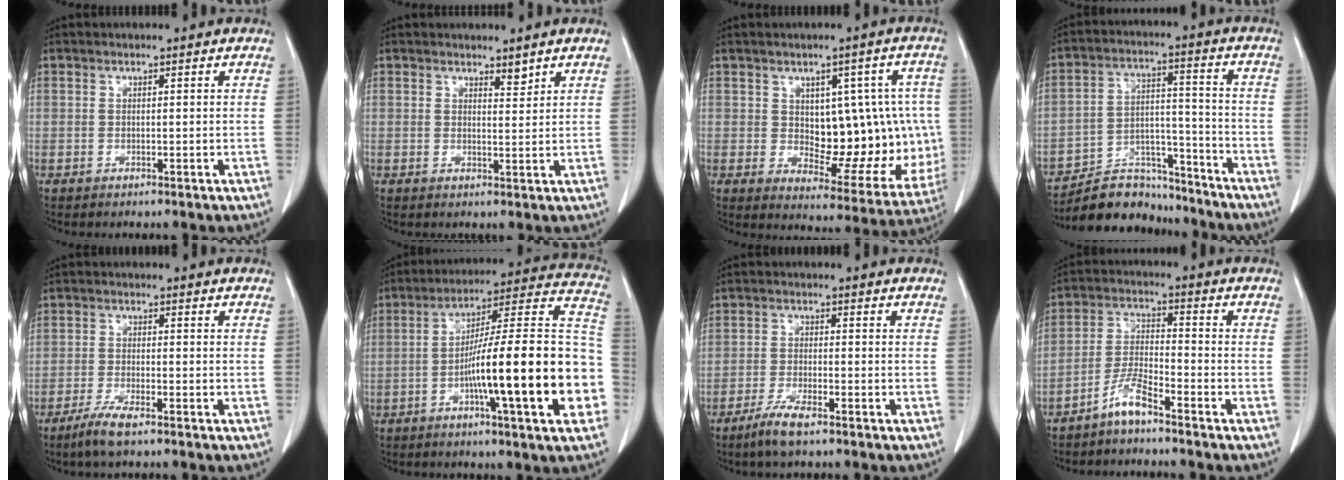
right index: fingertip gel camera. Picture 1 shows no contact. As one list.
[{"total": 1.7, "force": [1.5, 0.4, 0.7], "torque": [-0.012, -0.008, 0.025]}, {"total": 15.4, "force": [0.9, 7.9, 13.2], "torque": [-0.160, 0.015, 0.037]}, {"total": 11.9, "force": [-11.1, 4.2, 1.0], "torque": [-0.010, 0.046, -0.184]}, {"total": 4.4, "force": [-3.2, 0.3, 3.0], "torque": [-0.065, -0.009, -0.060]}, {"total": 23.3, "force": [-5.7, 1.7, 22.5], "torque": [-0.258, 0.021, -0.085]}, {"total": 4.6, "force": [-3.4, 0.4, 3.1], "torque": [-0.067, -0.008, -0.063]}, {"total": 5.4, "force": [-4.3, 0.5, 3.1], "torque": [-0.072, -0.005, -0.089]}]